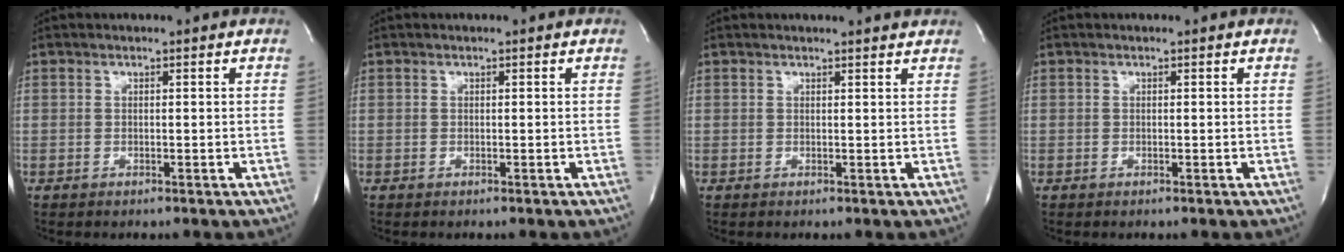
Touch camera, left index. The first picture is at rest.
{"total": 0.0}
{"total": 3.2, "force": [3.1, -0.1, 0.5], "torque": [-0.012, 0.002, 0.026]}
{"total": 0.0}